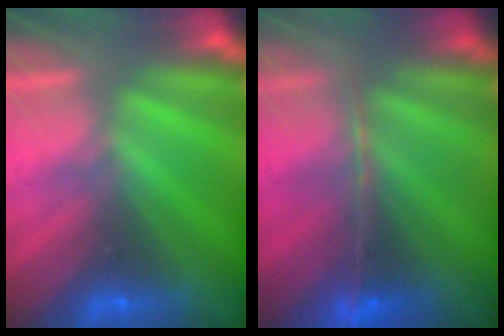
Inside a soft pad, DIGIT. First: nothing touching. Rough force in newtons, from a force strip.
{"total": 1.2}